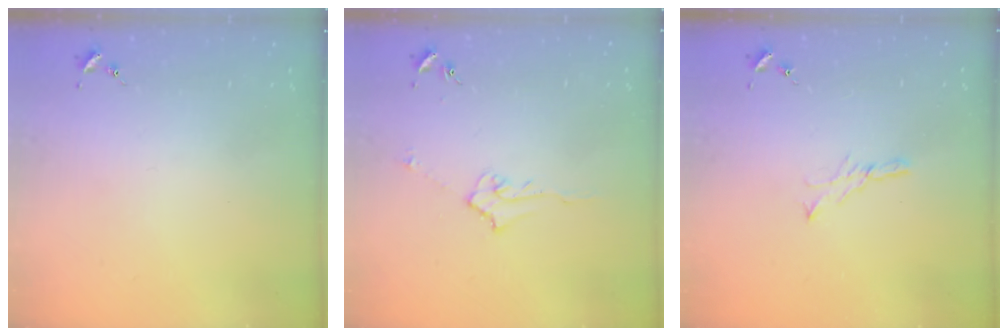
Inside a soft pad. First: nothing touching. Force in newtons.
{"total": 5.1, "press": 5.0, "slide": 0.6}
{"total": 5.2, "press": 5.2, "slide": 0.3}